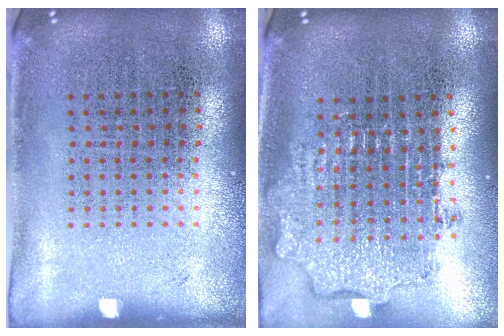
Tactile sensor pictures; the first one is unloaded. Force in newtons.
{"total": 2.0, "press": 1.5, "slide": 1.3}